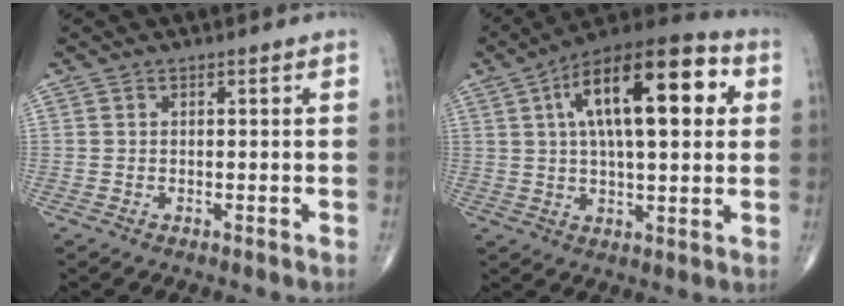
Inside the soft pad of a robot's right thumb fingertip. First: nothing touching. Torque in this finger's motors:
{"motor_torque": [-0.83, 2.28, 1.92, 0.84, 0.19]}